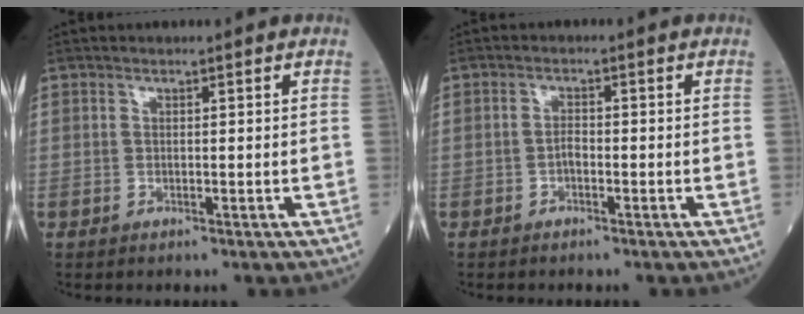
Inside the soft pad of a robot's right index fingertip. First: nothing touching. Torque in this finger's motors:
{"motor_torque": [0.45, 0.03, 0.05, 0.00]}